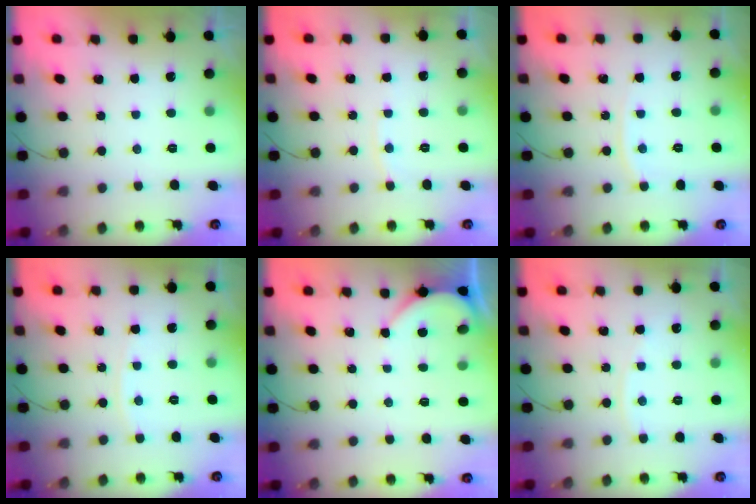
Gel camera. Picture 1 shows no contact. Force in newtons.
{"total": 2.8, "press": 2.7, "slide": 0.4}
{"total": 3.5, "press": 3.5, "slide": 0.5}
{"total": 2.3, "press": 2.2, "slide": 0.3}
{"total": 2.7, "press": 2.7, "slide": 0.1}
{"total": 2.6, "press": 2.6, "slide": 0.3}